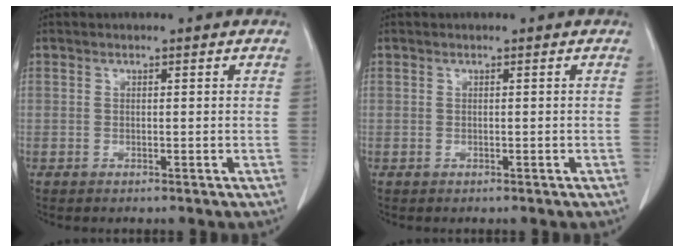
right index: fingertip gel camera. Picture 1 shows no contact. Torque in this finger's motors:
{"motor_torque": [0.00, 0.00, 0.00, -0.01]}